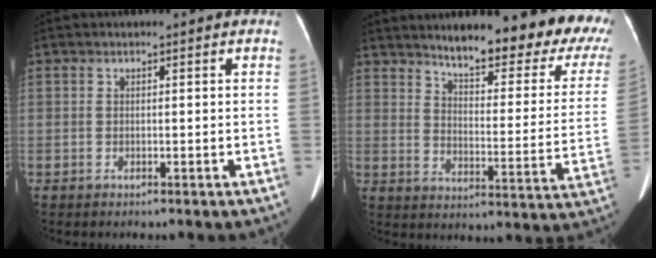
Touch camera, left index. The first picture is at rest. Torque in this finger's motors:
{"motor_torque": [1.12, -1.03, 0.19, 0.10]}